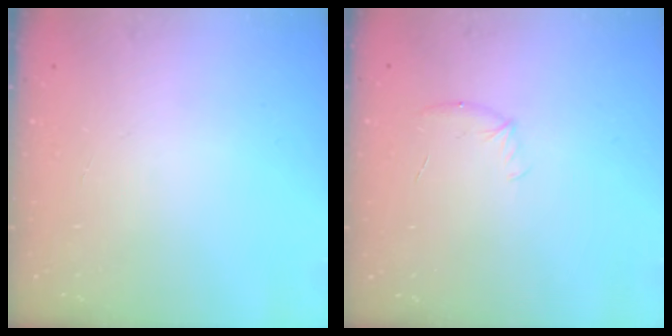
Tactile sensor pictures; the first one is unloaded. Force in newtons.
{"total": 5.5, "press": 5.3, "slide": 1.4}